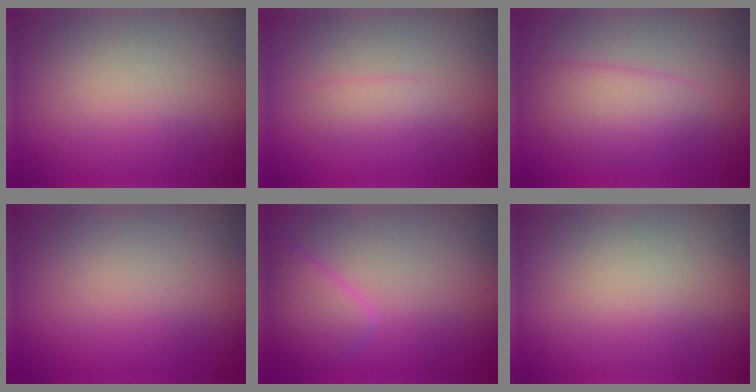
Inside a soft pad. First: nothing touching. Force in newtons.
{"total": 1.1, "press": 1.1, "slide": 0.0}
{"total": 3.2, "press": 3.2, "slide": 0.0}
{"total": 0.0}
{"total": 2.5, "press": 2.5, "slide": 0.1}
{"total": 0.0}